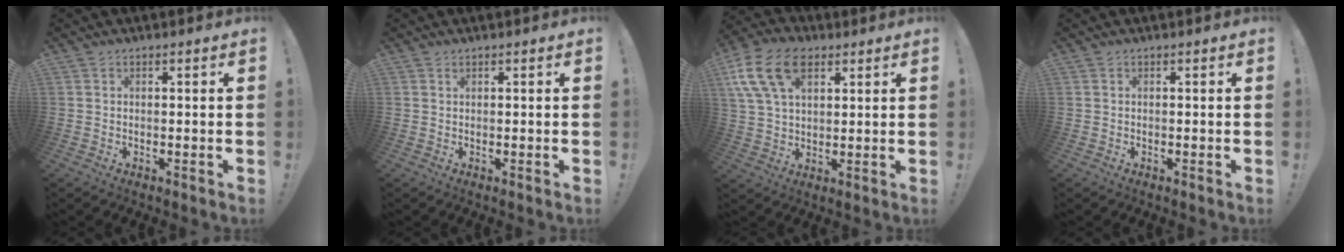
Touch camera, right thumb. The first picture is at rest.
{"total": 0.0}
{"total": 15.2, "force": [6.9, 9.5, 9.8], "torque": [-0.200, -0.012, 0.132]}
{"total": 0.0}